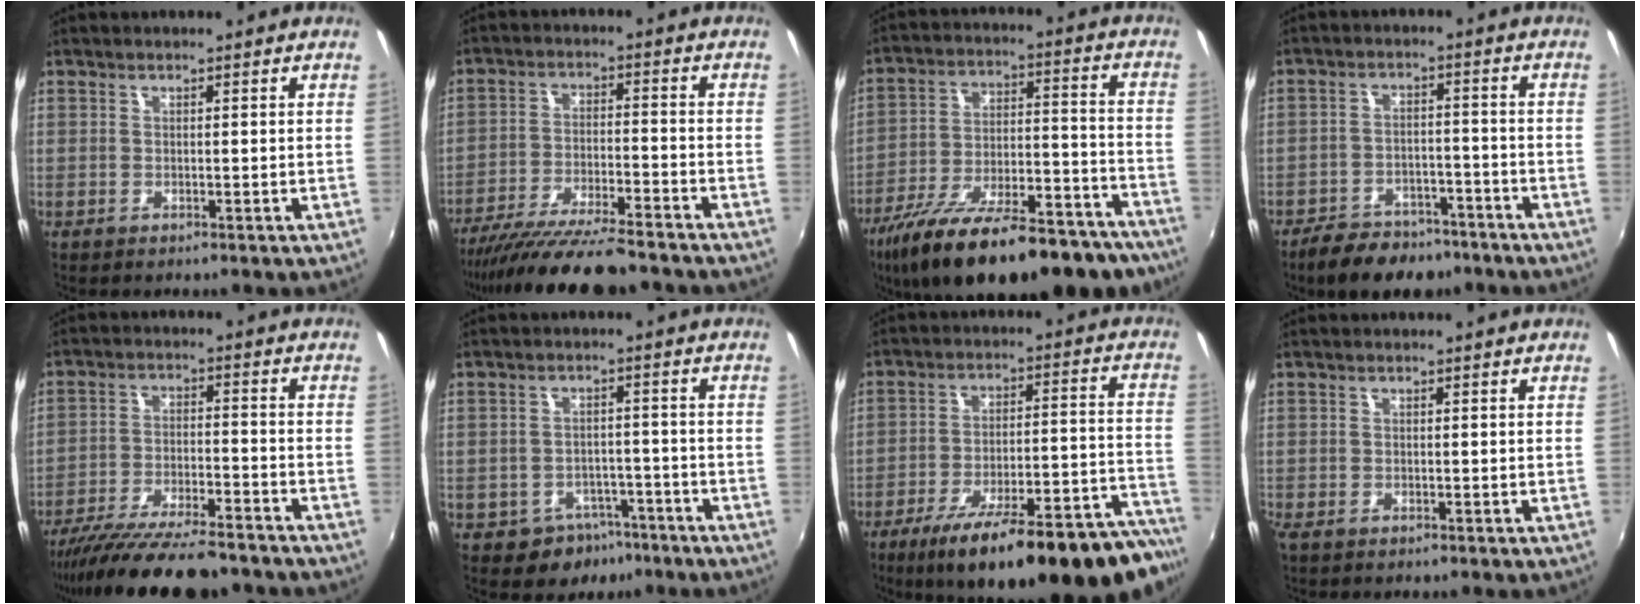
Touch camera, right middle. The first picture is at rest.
{"total": 15.6, "force": [-13.6, 1.5, 7.5], "torque": [-0.156, -0.037, -0.224]}
{"total": 30.0, "force": [-22.4, 10.6, 16.8], "torque": [-0.280, -0.026, -0.315]}
{"total": 10.9, "force": [-8.5, 5.3, 4.4], "torque": [-0.106, 0.007, -0.123]}
{"total": 17.4, "force": [-15.0, 3.0, 8.4], "torque": [-0.168, -0.040, -0.239]}
{"total": 6.6, "force": [-4.3, 4.9, 1.4], "torque": [-0.032, 0.019, -0.046]}
{"total": 28.7, "force": [-23.3, 4.9, 16.0], "torque": [-0.214, -0.034, -0.325]}
{"total": 0.7, "force": [-0.6, 0.3, 0.3], "torque": [-0.007, -0.004, -0.013]}